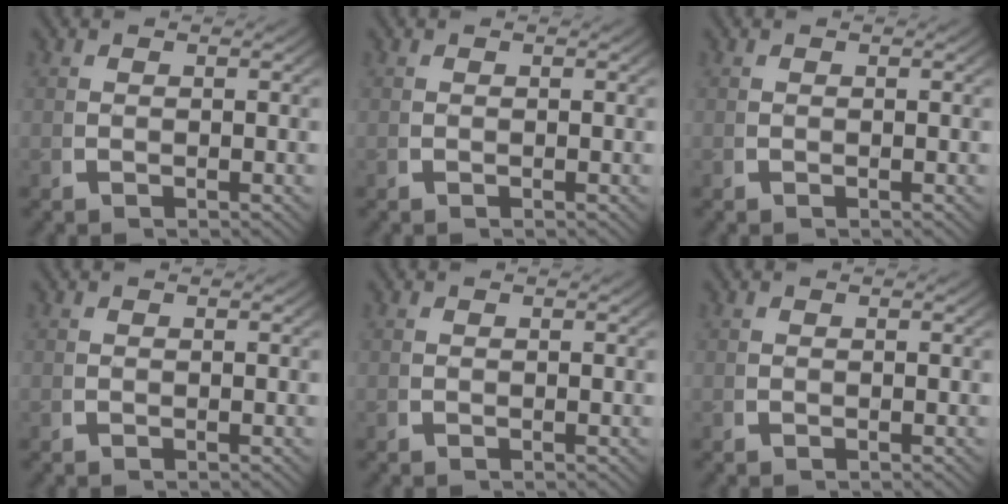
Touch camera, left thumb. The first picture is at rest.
{"total": 0.0}
{"total": 0.0}
{"total": 0.0}
{"total": 0.0}
{"total": 0.0}